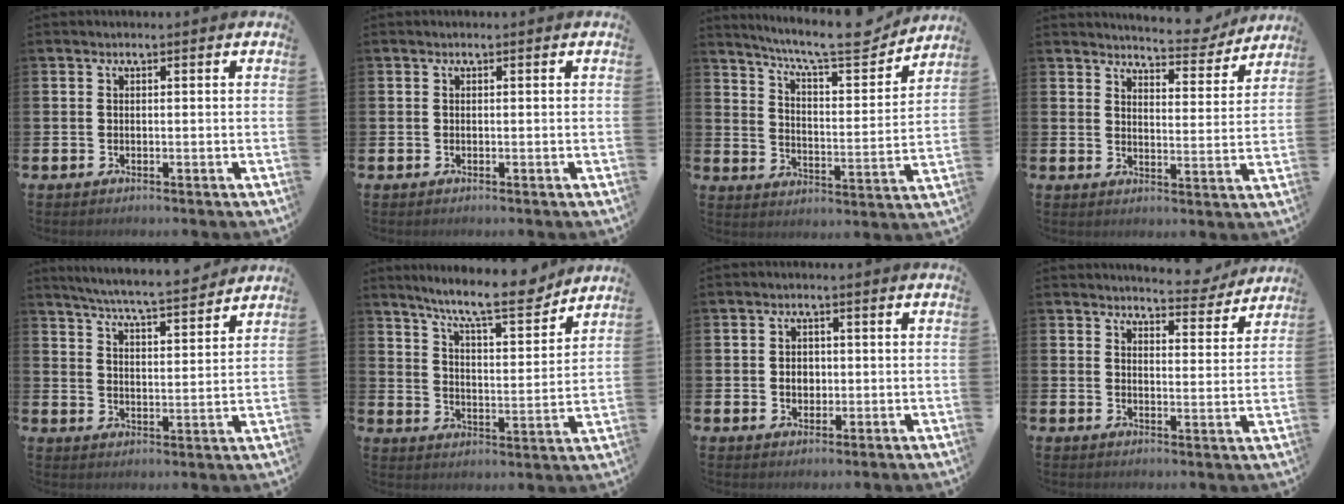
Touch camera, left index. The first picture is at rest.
{"total": 0.0}
{"total": 9.5, "force": [8.5, 1.3, 4.1], "torque": [-0.092, -0.057, 0.141]}
{"total": 5.7, "force": [5.6, 0.8, 0.8], "torque": [-0.017, -0.042, 0.094]}
{"total": 6.2, "force": [6.0, -0.2, 1.6], "torque": [-0.048, -0.044, 0.102]}
{"total": 10.1, "force": [9.0, 1.2, 4.5], "torque": [-0.103, -0.053, 0.153]}
{"total": 2.3, "force": [0.0, 1.9, 1.3], "torque": [-0.010, 0.003, -0.006]}
{"total": 5.0, "force": [4.9, 0.8, 0.6], "torque": [-0.007, -0.036, 0.083]}